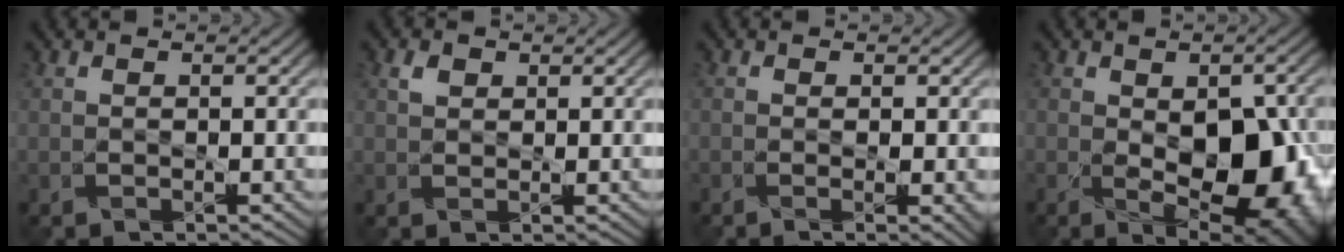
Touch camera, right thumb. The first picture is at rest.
{"total": 1.6, "force": [1.0, 1.0, 0.8], "torque": [-0.016, 0.003, 0.016]}
{"total": 1.2, "force": [-0.3, -0.1, 1.2], "torque": [-0.015, 0.000, -0.006]}
{"total": 12.2, "force": [-2.0, 6.7, 10.0], "torque": [-0.135, -0.029, -0.015]}